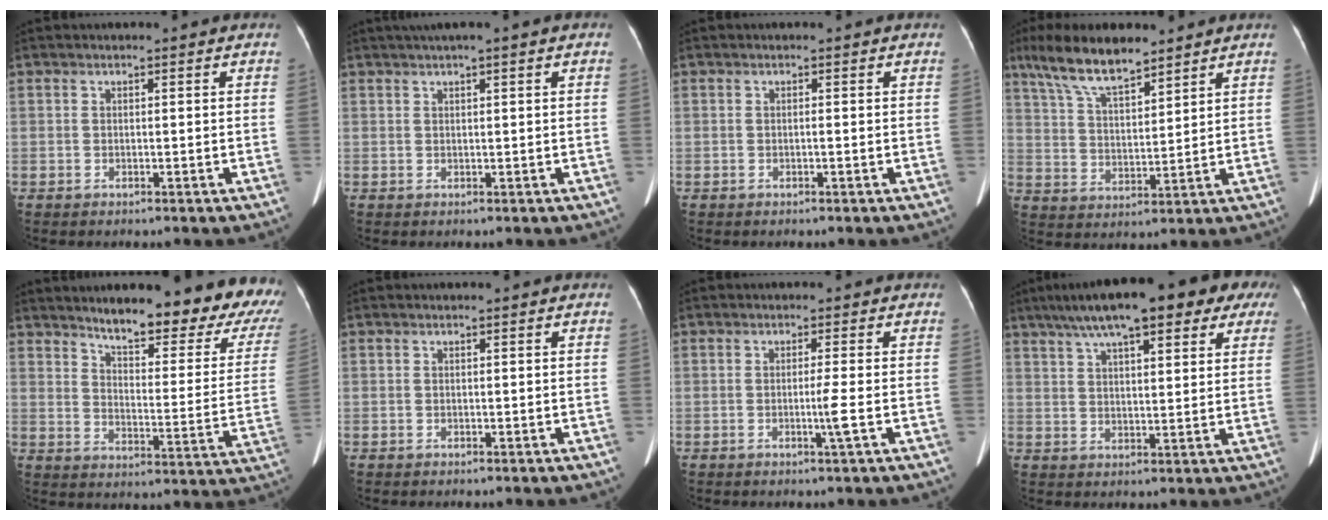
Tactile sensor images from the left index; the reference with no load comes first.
{"total": 3.4, "force": [2.1, -0.1, 2.6], "torque": [-0.046, 0.025, 0.037]}
{"total": 0.0}
{"total": 10.7, "force": [8.2, 2.4, 6.4], "torque": [-0.129, 0.015, 0.154]}
{"total": 21.5, "force": [18.7, 3.8, 9.9], "torque": [-0.121, -0.065, 0.225]}
{"total": 0.0}
{"total": 2.3, "force": [-0.7, -0.9, 2.0], "torque": [-0.036, -0.004, -0.012]}
{"total": 21.1, "force": [14.2, 5.6, 14.6], "torque": [-0.229, 0.065, 0.188]}